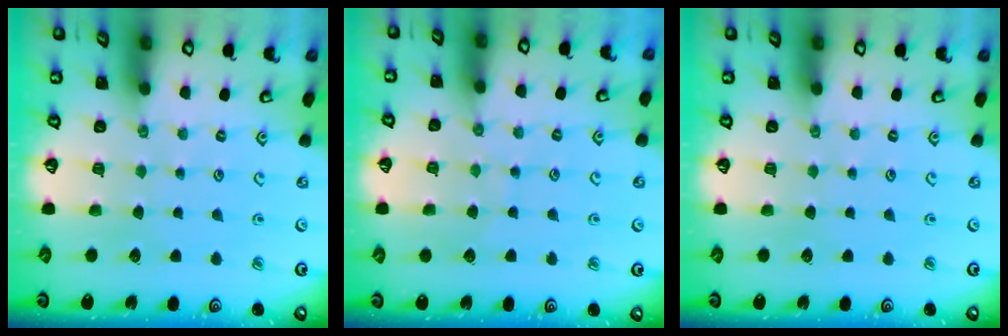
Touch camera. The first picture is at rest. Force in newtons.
{"total": 5.7, "press": 5.7, "slide": 0.5}
{"total": 0.0}